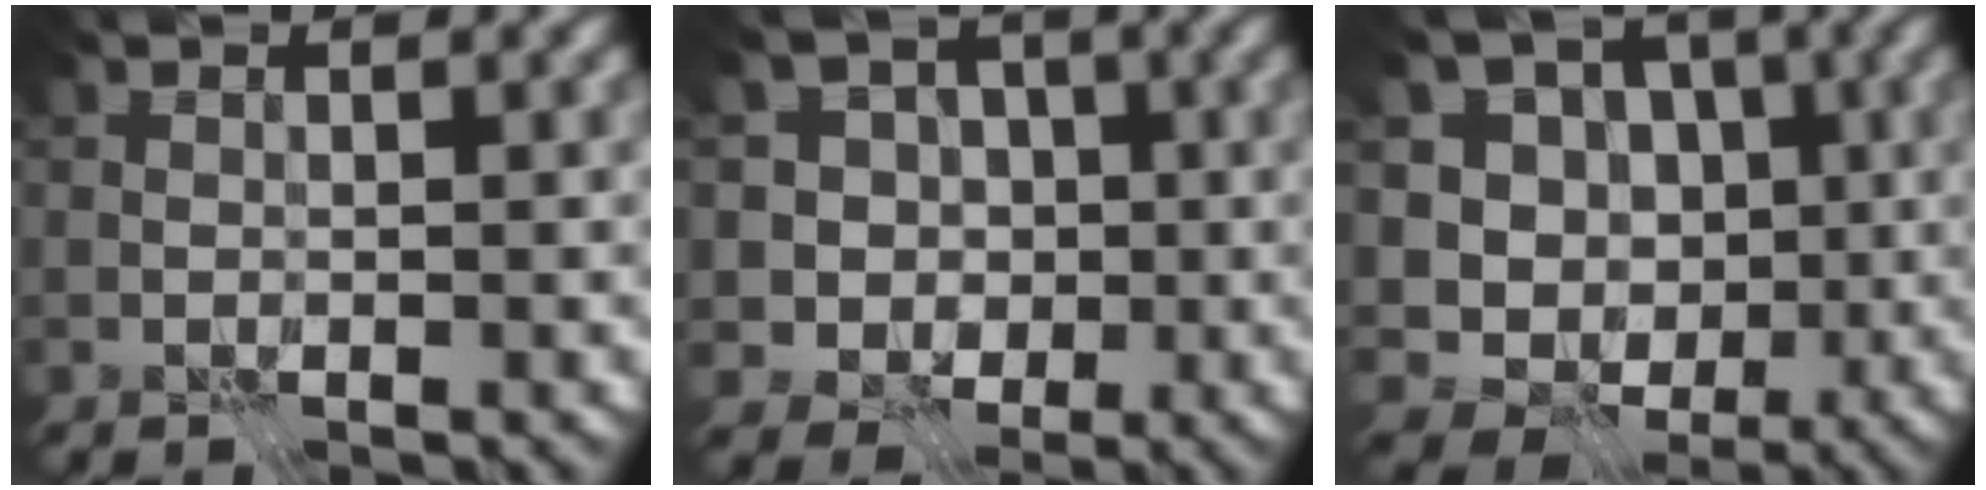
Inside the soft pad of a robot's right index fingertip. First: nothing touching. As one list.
[{"total": 5.4, "force": [0.5, 5.1, 1.8], "torque": [-0.023, 0.010, -0.014]}, {"total": 12.5, "force": [-1.6, 11.4, 4.9], "torque": [-0.115, 0.015, -0.037]}]